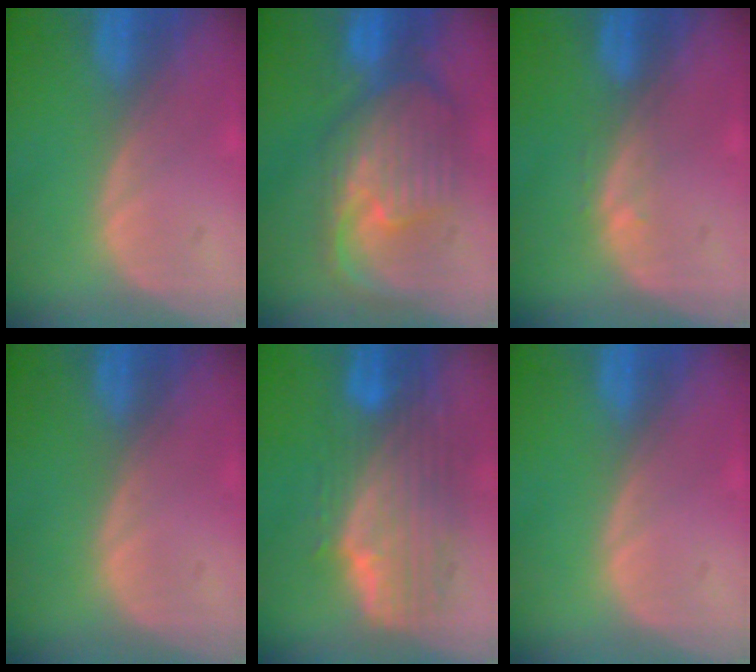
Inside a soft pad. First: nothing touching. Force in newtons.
{"total": 10.5, "press": 9.4, "slide": 4.8}
{"total": 1.0, "press": 1.0, "slide": 0.2}
{"total": 0.0}
{"total": 10.0, "press": 8.9, "slide": 4.5}
{"total": 0.0}